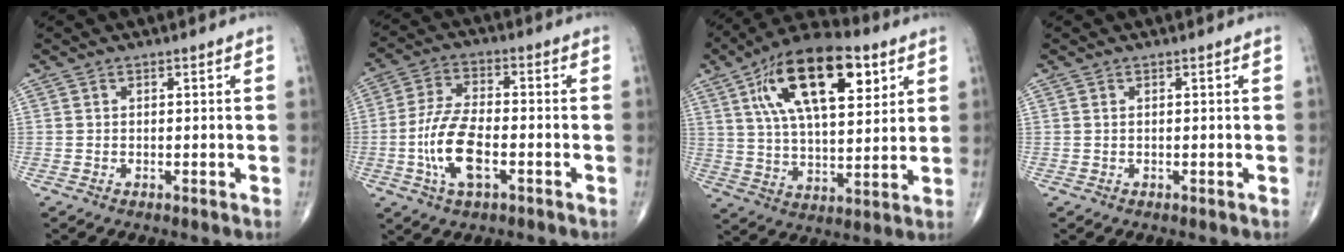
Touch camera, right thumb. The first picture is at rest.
{"total": 10.9, "force": [-3.1, 4.8, 9.3], "torque": [-0.189, 0.014, -0.063]}
{"total": 21.6, "force": [8.8, 9.7, 17.1], "torque": [-0.266, -0.016, 0.146]}
{"total": 0.0}